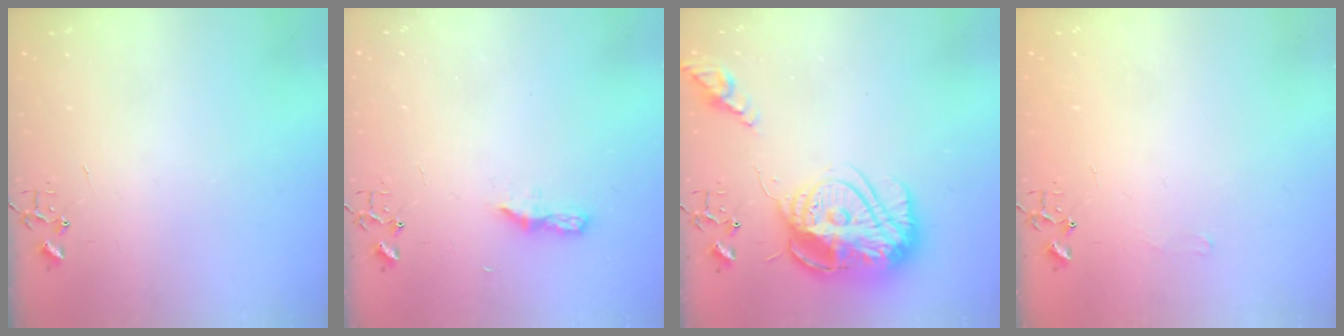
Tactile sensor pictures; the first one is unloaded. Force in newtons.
{"total": 5.9, "press": 5.8, "slide": 0.7}
{"total": 24.2, "press": 24.1, "slide": 2.0}
{"total": 6.4, "press": 6.4, "slide": 0.8}